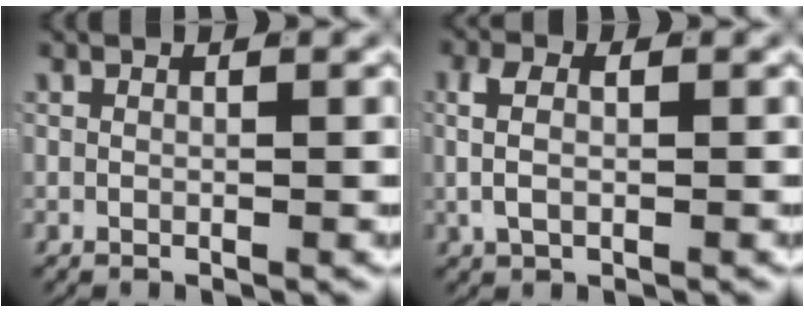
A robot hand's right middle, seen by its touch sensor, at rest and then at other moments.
{"total": 2.8, "force": [0.2, 1.6, 2.3], "torque": [-0.046, 0.000, 0.003]}